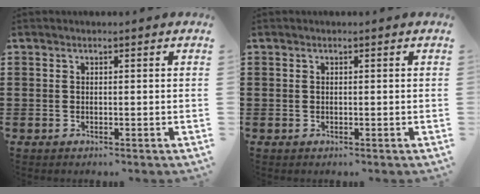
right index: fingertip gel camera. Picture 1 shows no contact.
{"total": 0.0}